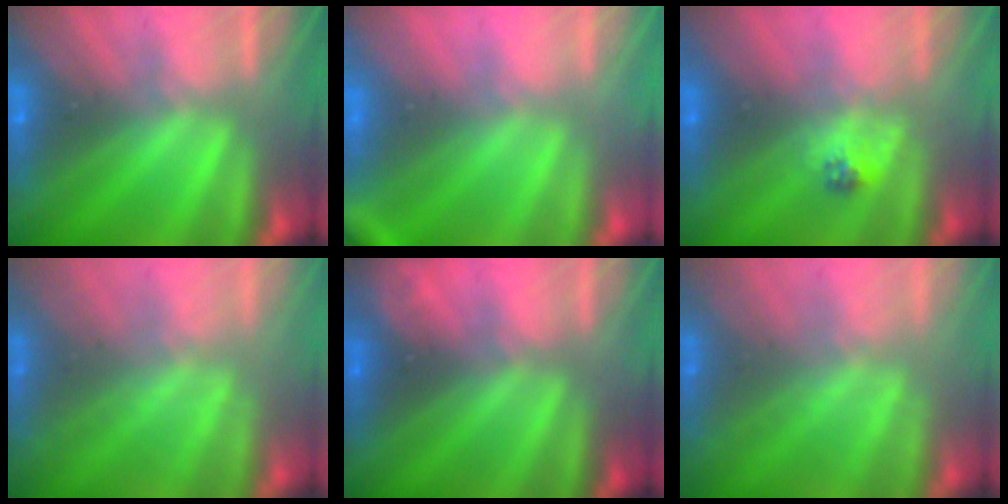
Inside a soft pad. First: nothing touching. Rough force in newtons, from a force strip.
{"total": 2.9}
{"total": 2.3}
{"total": 1.8}
{"total": 1.8}
{"total": 1.8}